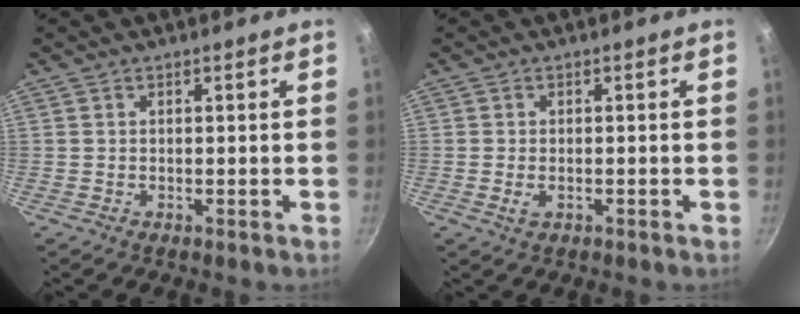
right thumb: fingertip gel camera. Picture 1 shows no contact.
{"total": 2.1, "force": [-0.6, 1.2, 1.6], "torque": [-0.030, 0.001, -0.010]}